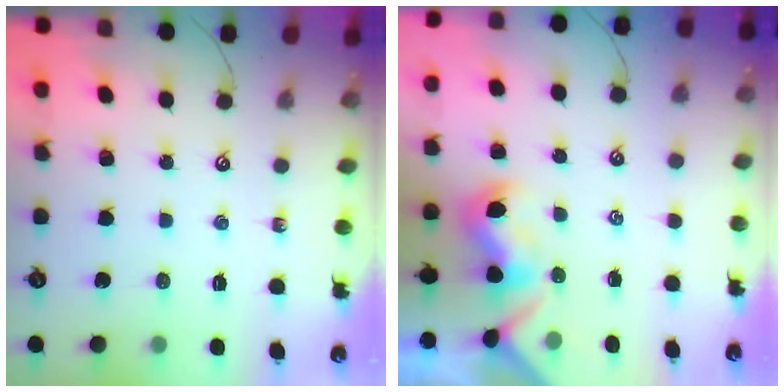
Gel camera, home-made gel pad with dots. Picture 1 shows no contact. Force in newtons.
{"total": 2.1, "press": 1.9, "slide": 0.9}